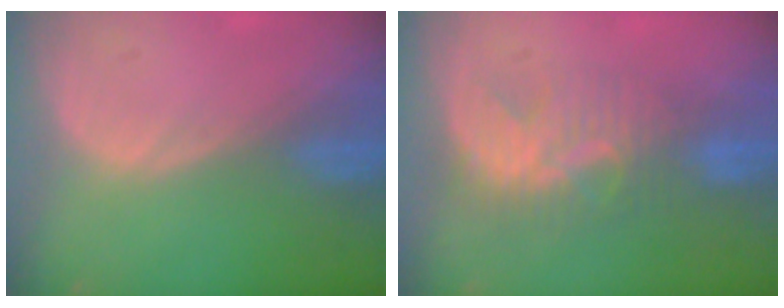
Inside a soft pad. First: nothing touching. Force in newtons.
{"total": 7.7, "press": 7.3, "slide": 2.3}